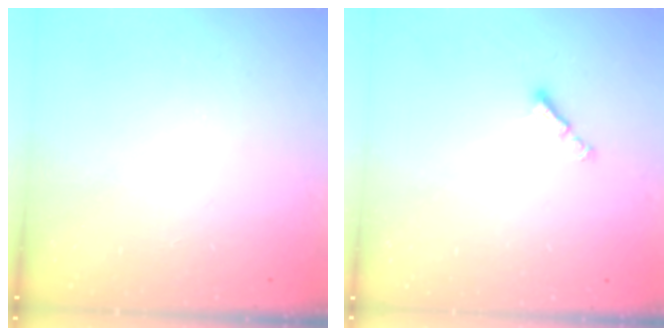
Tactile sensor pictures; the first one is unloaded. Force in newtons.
{"total": 2.8, "press": 2.7, "slide": 0.5}